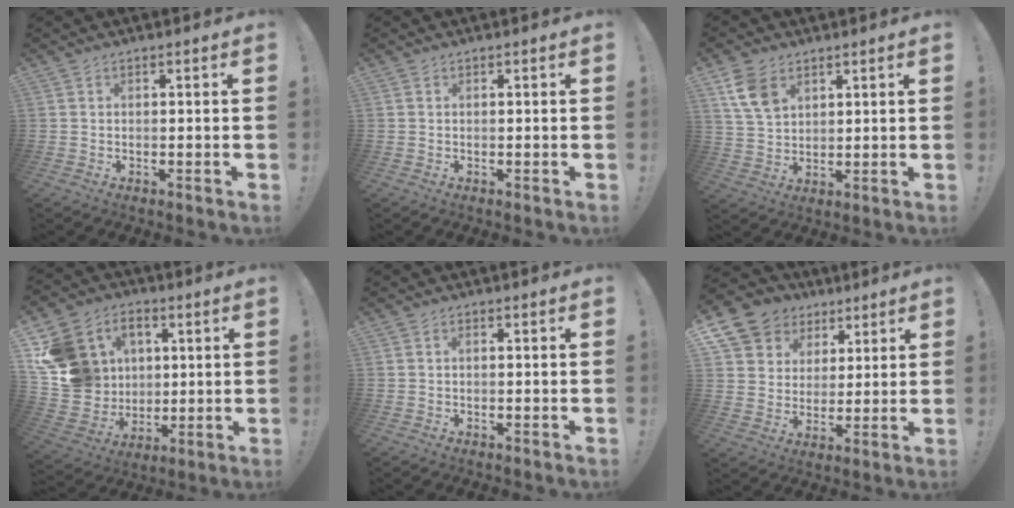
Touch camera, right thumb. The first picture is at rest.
{"total": 0.0}
{"total": 9.2, "force": [4.9, 6.0, 5.0], "torque": [-0.091, -0.015, 0.097]}
{"total": 15.9, "force": [3.8, 14.7, 4.9], "torque": [-0.077, -0.007, 0.103]}
{"total": 0.7, "force": [-0.3, 0.1, 0.6], "torque": [-0.012, 0.002, -0.006]}
{"total": 11.6, "force": [6.3, 9.2, 3.2], "torque": [-0.047, -0.046, 0.126]}